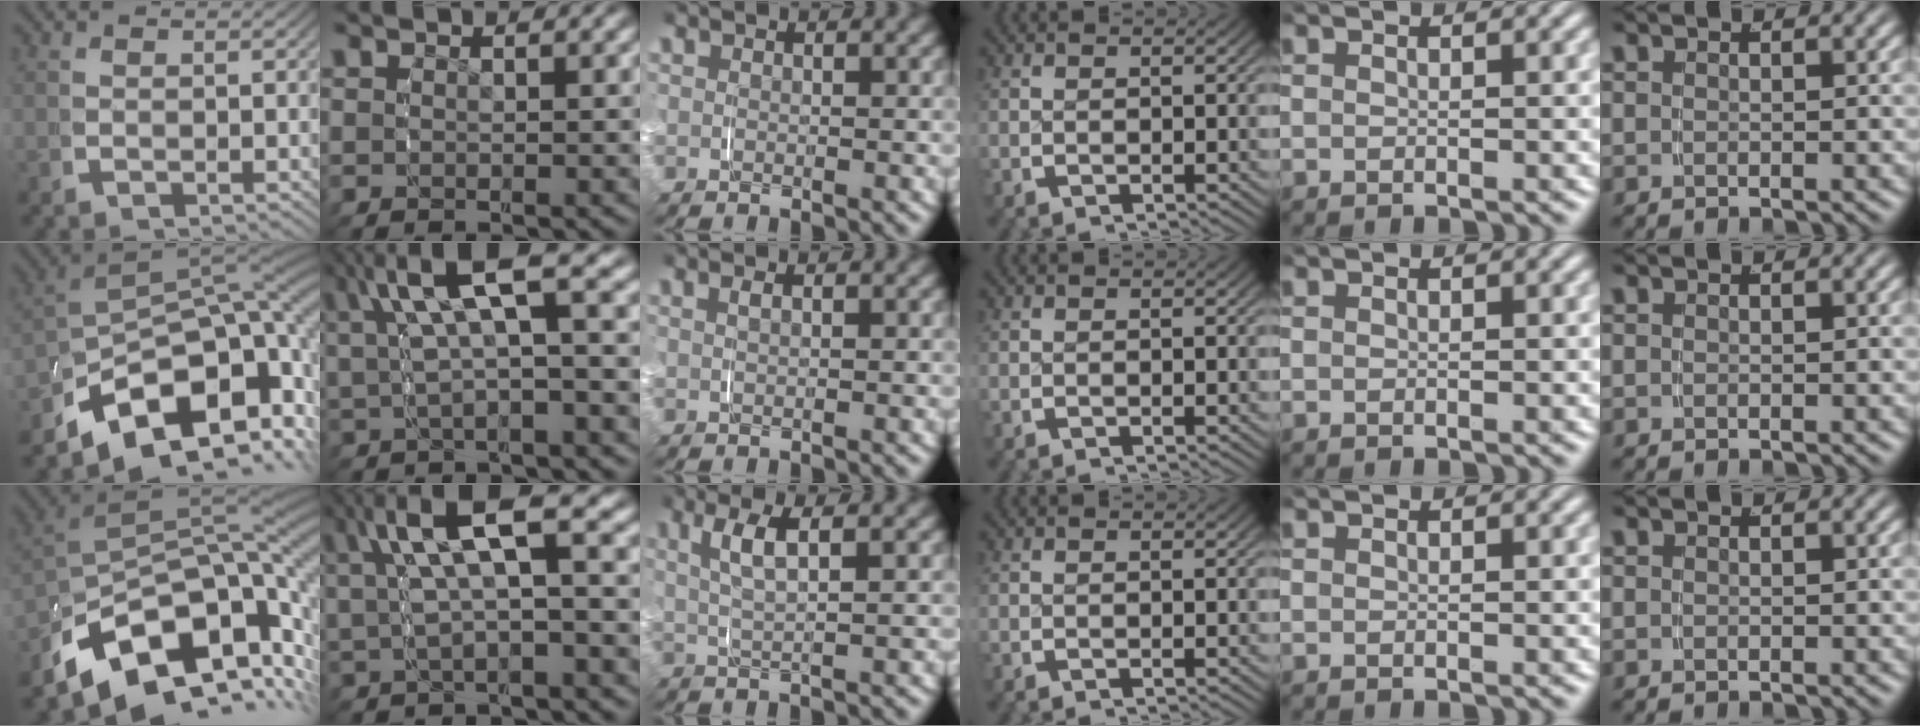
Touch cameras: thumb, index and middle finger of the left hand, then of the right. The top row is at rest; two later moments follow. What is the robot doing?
{"motion": "grasp_and_lifting", "object": "map"}